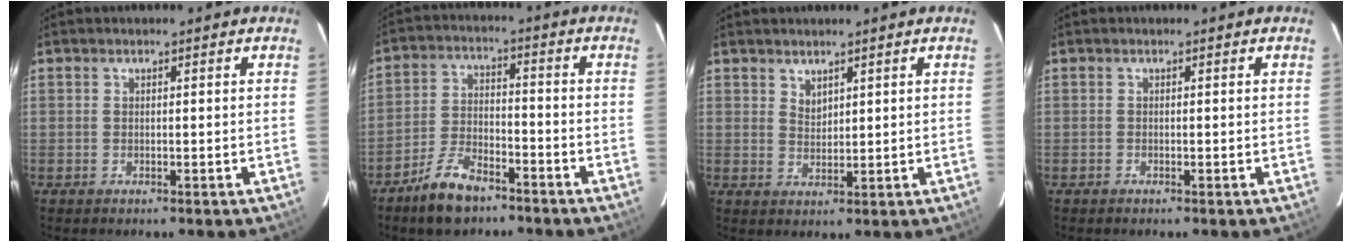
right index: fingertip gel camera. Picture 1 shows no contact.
{"total": 8.8, "force": [-6.5, 3.6, 4.7], "torque": [-0.108, 0.003, -0.121]}
{"total": 2.3, "force": [1.9, 1.1, 0.8], "torque": [-0.012, 0.001, 0.036]}
{"total": 0.0}